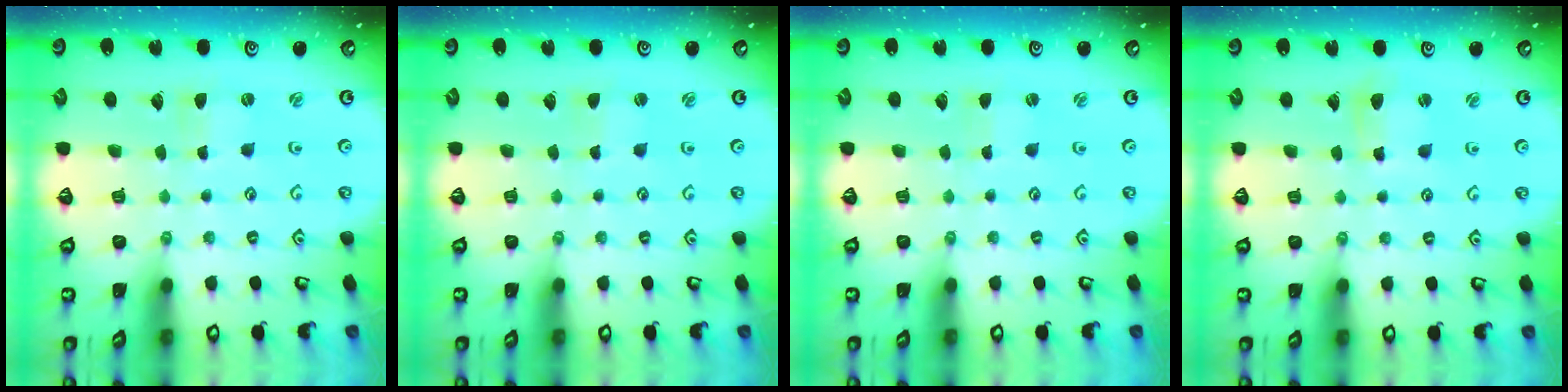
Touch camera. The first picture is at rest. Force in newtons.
{"total": 1.4, "press": 1.4, "slide": 0.4}
{"total": 0.0}
{"total": 3.2, "press": 3.2, "slide": 0.3}